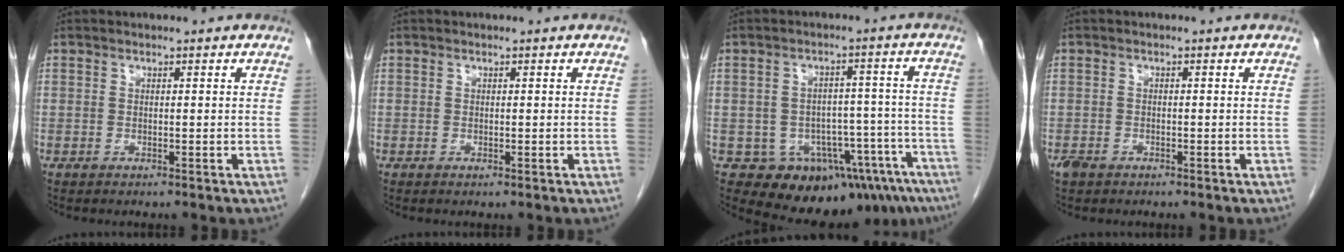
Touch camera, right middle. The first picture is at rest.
{"total": 0.0}
{"total": 13.6, "force": [-9.9, 7.7, 5.1], "torque": [-0.038, 0.046, -0.119]}
{"total": 1.6, "force": [-1.1, 0.9, 0.8], "torque": [-0.022, 0.000, -0.017]}